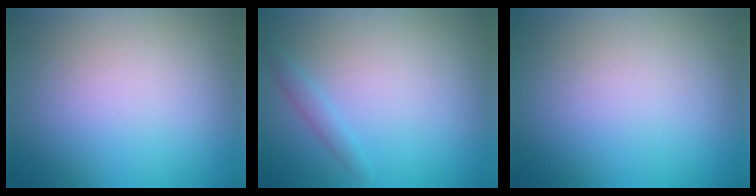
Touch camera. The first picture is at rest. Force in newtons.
{"total": 1.0, "press": 1.0, "slide": 0.1}
{"total": 0.0}